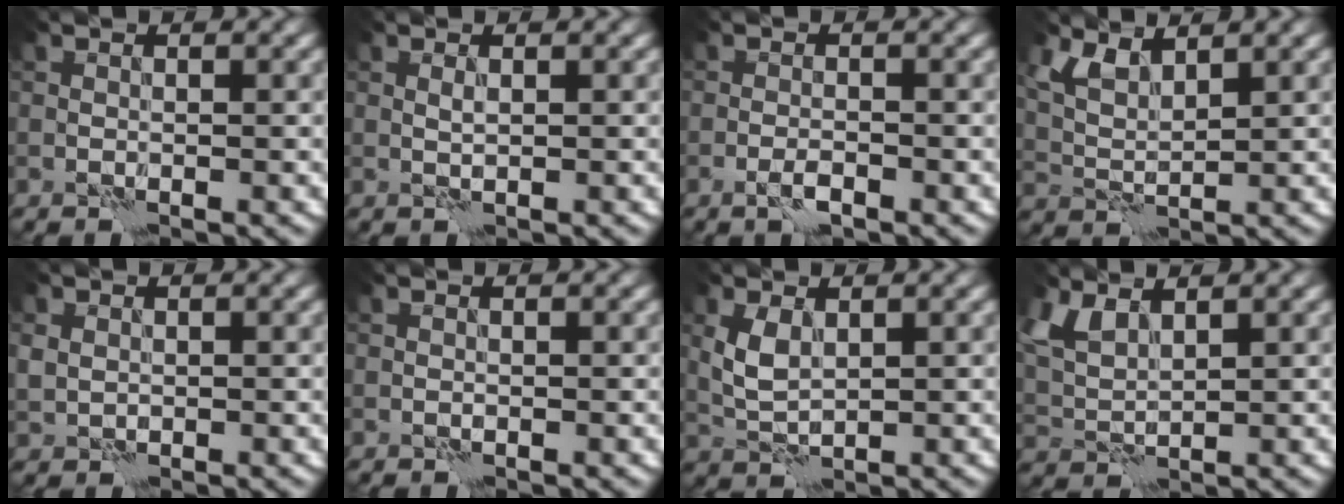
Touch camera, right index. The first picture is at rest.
{"total": 0.6, "force": [0.2, 0.0, 0.5], "torque": [-0.013, 0.003, 0.004]}
{"total": 1.3, "force": [-0.9, 0.1, 0.9], "torque": [-0.021, 0.005, -0.019]}
{"total": 3.2, "force": [2.1, 1.2, 2.0], "torque": [-0.048, -0.002, 0.044]}
{"total": 1.2, "force": [0.4, 1.1, 0.5], "torque": [-0.011, 0.000, 0.007]}
{"total": 0.0}
{"total": 2.7, "force": [0.8, 1.5, 2.2], "torque": [-0.052, 0.002, 0.019]}
{"total": 3.6, "force": [2.4, 1.6, 2.2], "torque": [-0.056, 0.003, 0.050]}